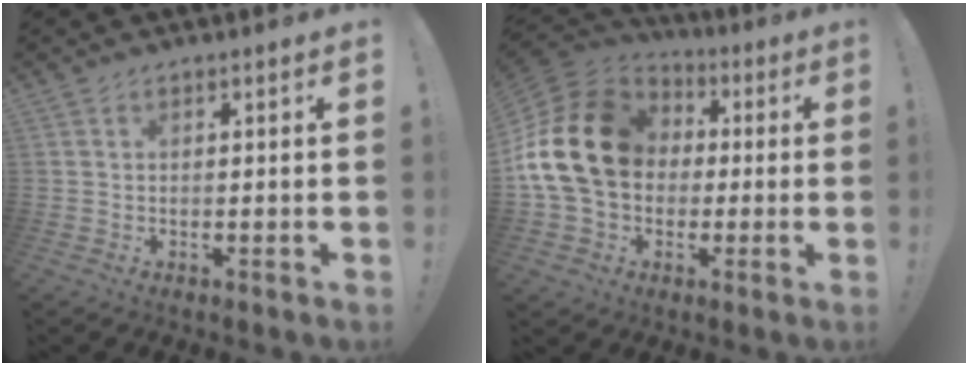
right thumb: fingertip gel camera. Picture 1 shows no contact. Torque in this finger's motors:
{"motor_torque": [2.45, 2.56, 0.04, 0.17, 0.32]}